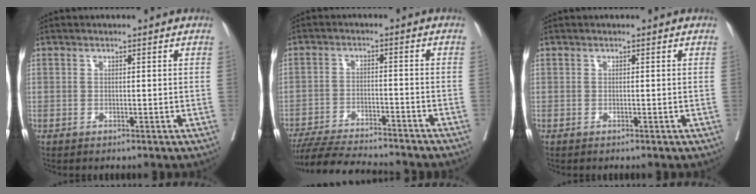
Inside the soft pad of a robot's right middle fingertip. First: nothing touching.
{"total": 15.3, "force": [-13.9, 1.7, 6.1], "torque": [-0.100, -0.020, -0.208]}
{"total": 0.0}